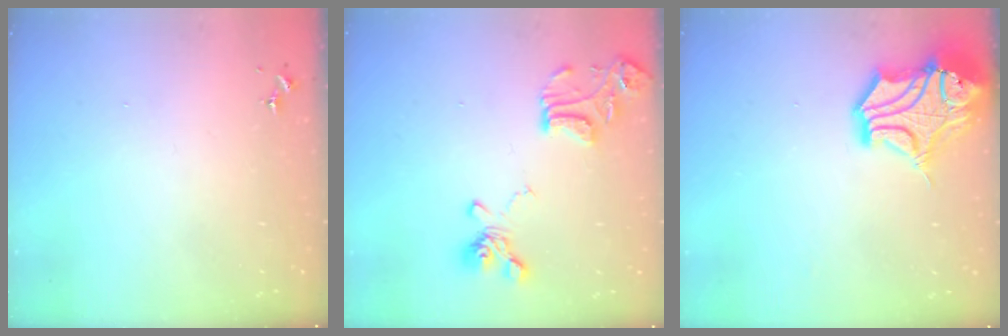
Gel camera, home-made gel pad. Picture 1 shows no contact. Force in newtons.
{"total": 15.9, "press": 15.8, "slide": 1.7}
{"total": 16.9, "press": 16.7, "slide": 2.3}